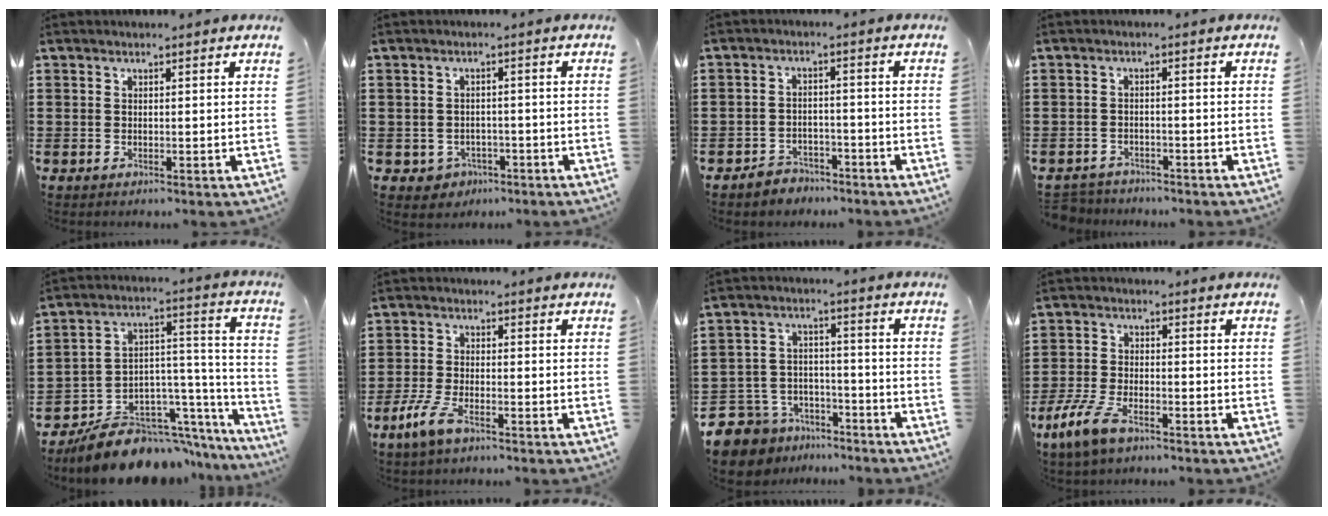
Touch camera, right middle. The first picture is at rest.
{"total": 2.0, "force": [-1.5, 1.4, 0.1], "torque": [-0.011, 0.001, -0.034]}
{"total": 3.3, "force": [-3.1, 1.1, -0.2], "torque": [-0.004, 0.005, -0.067]}
{"total": 2.5, "force": [-2.5, 0.5, -0.3], "torque": [-0.003, 0.000, -0.056]}
{"total": 11.3, "force": [-9.7, 4.5, 3.5], "torque": [-0.052, 0.034, -0.174]}
{"total": 5.3, "force": [-3.3, 1.5, 3.8], "torque": [-0.094, -0.006, -0.069]}
{"total": 8.0, "force": [-7.6, 2.6, 0.2], "torque": [-0.040, 0.012, -0.160]}
{"total": 6.7, "force": [-4.6, 2.3, 4.2], "torque": [-0.108, -0.008, -0.094]}